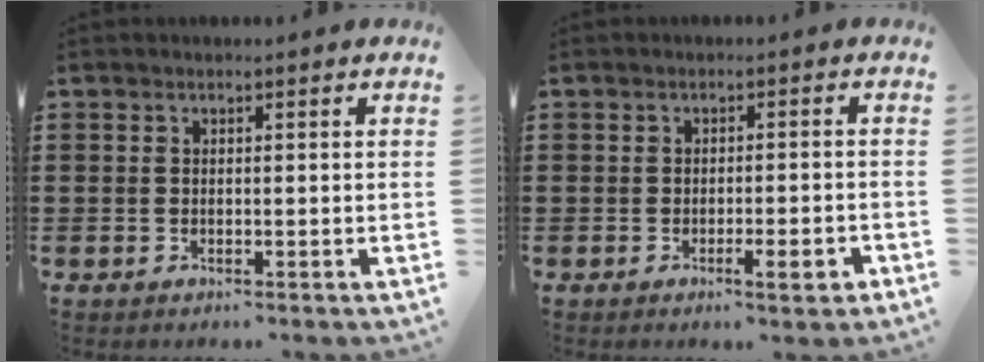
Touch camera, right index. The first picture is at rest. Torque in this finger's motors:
{"motor_torque": [0.28, 0.17, 0.17, 0.04]}